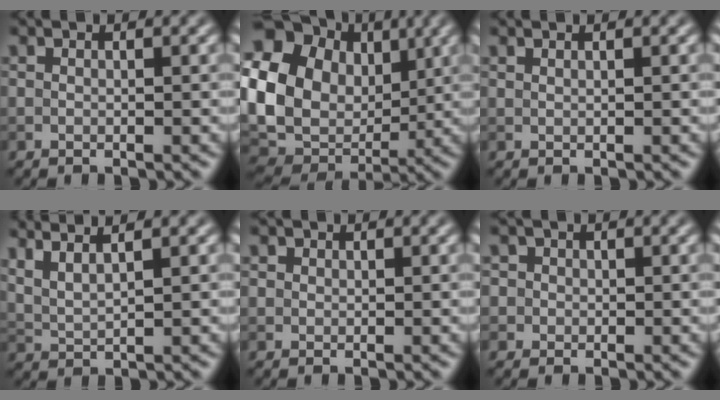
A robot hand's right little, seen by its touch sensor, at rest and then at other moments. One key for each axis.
{"total": 20.4, "fx": 5.0, "fy": 16.9, "fz": 10.2, "tx": -0.252, "ty": 0.030, "tz": 0.082}
{"total": 0.7, "fx": 0.5, "fy": 0.2, "fz": 0.3, "tx": -0.004, "ty": -0.001, "tz": 0.004}
{"total": 3.9, "fx": 2.8, "fy": 1.1, "fz": 2.6, "tx": -0.035, "ty": 0.017, "tz": 0.036}
{"total": 0.9, "fx": 0.4, "fy": 0.7, "fz": 0.2, "tx": 0.001, "ty": -0.002, "tz": 0.002}
{"total": 2.9, "fx": 0.9, "fy": 2.7, "fz": 0.8, "tx": 0.004, "ty": 0.013, "tz": 0.000}